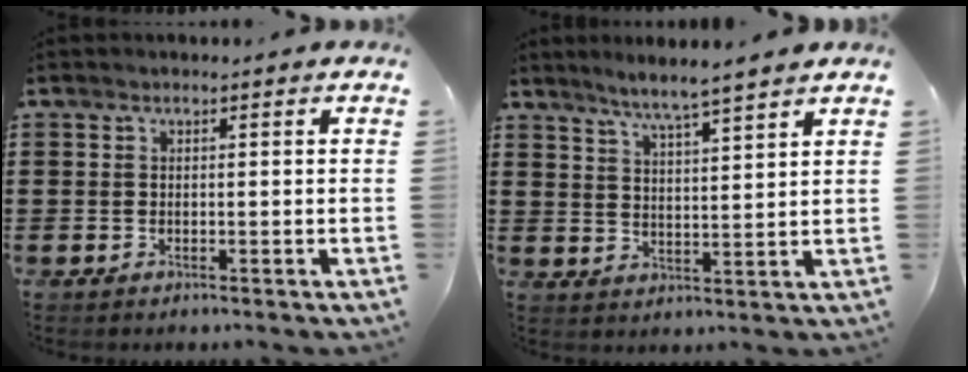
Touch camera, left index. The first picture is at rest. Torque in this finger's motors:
{"motor_torque": [0.66, 0.32, 0.44, 0.07]}